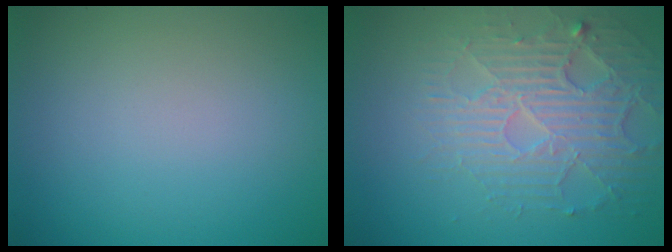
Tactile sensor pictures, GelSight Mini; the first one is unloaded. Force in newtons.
{"total": 4.6, "press": 4.0, "slide": 2.4}